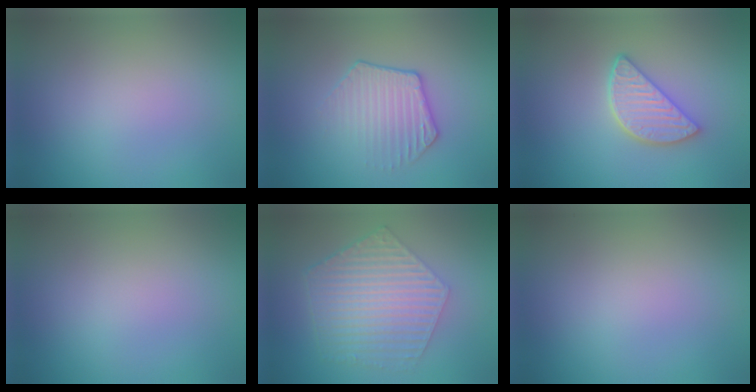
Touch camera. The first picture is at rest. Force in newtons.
{"total": 2.7, "press": 2.2, "slide": 1.6}
{"total": 4.2, "press": 3.4, "slide": 2.4}
{"total": 0.0}
{"total": 6.4, "press": 4.6, "slide": 4.5}
{"total": 0.0}